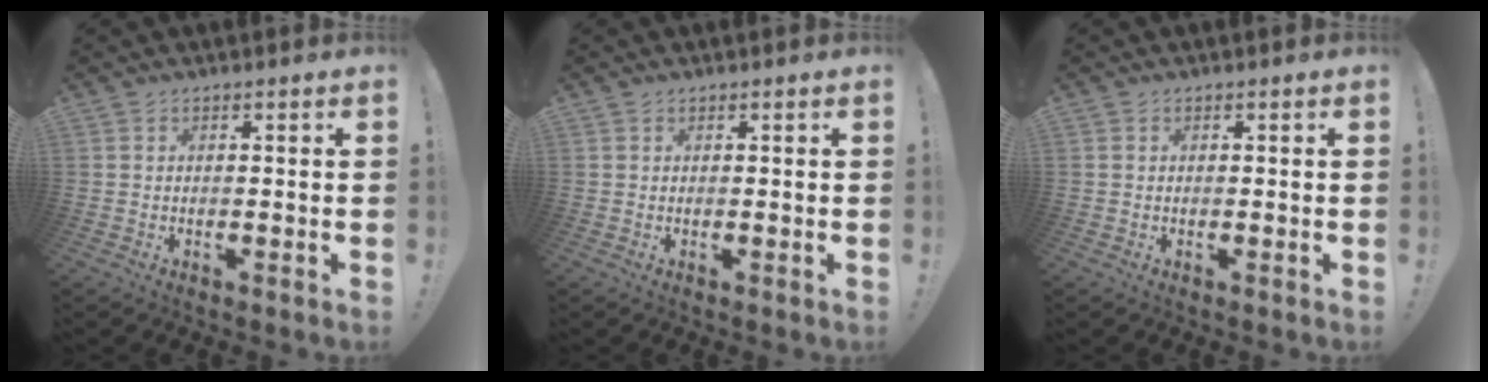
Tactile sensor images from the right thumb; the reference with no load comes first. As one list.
[{"total": 0.0}, {"total": 0.0}]